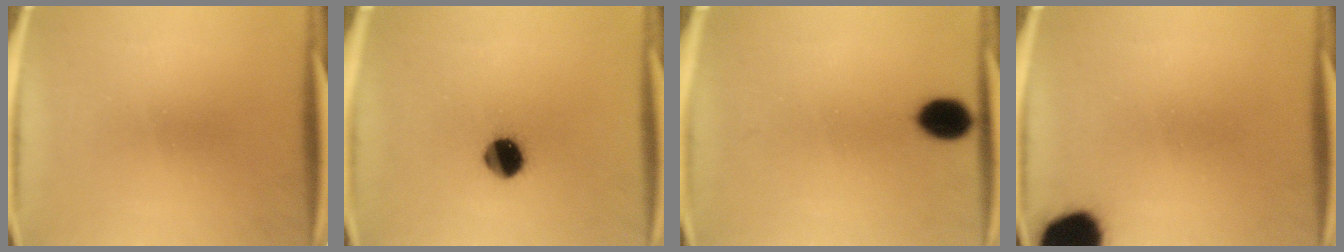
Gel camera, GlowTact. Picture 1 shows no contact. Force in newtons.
{"total": 8.3}
{"total": 6.3}
{"total": 13.5}